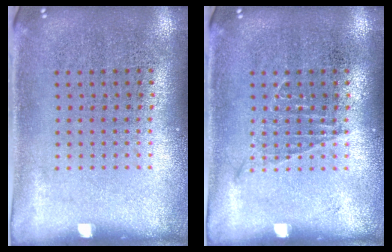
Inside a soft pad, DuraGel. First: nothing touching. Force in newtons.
{"total": 0.7, "press": 0.7, "slide": 0.1}